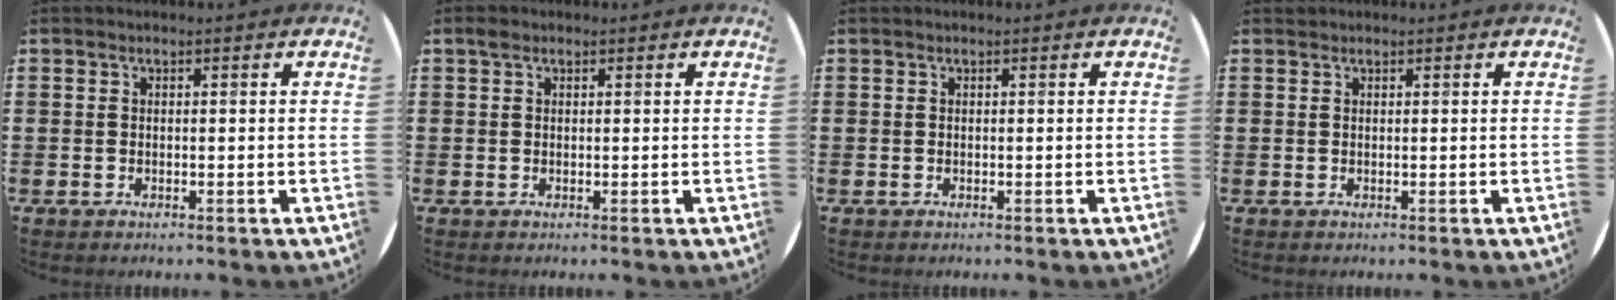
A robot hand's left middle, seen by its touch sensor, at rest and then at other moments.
{"total": 0.8, "force": [0.5, 0.5, 0.3], "torque": [0.001, 0.002, 0.008]}
{"total": 0.0}
{"total": 0.0}